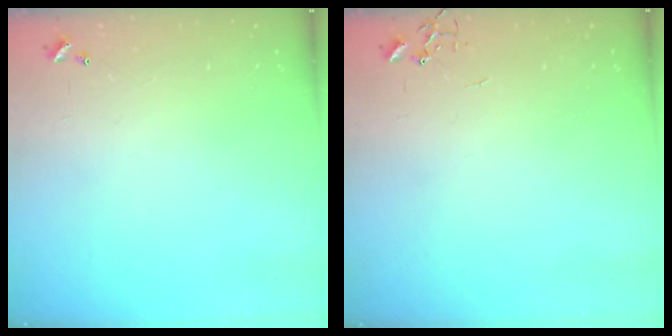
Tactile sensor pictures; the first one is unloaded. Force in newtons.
{"total": 0.0}